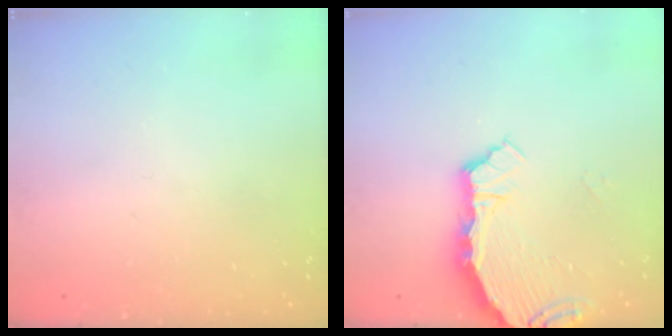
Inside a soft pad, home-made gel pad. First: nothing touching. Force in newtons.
{"total": 4.2, "press": 4.2, "slide": 0.3}